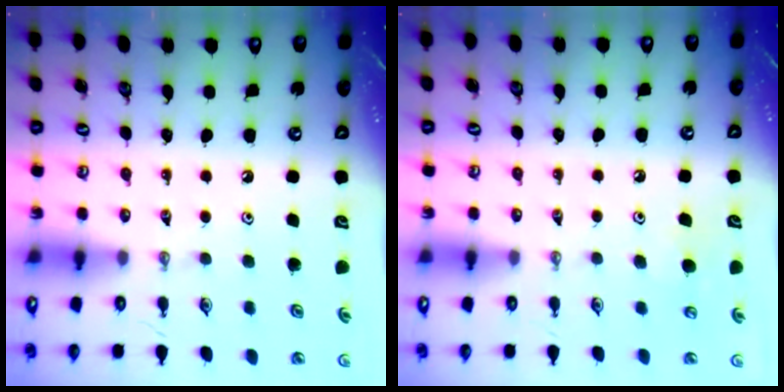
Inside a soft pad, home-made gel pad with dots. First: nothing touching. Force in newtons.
{"total": 6.1, "press": 6.0, "slide": 0.9}